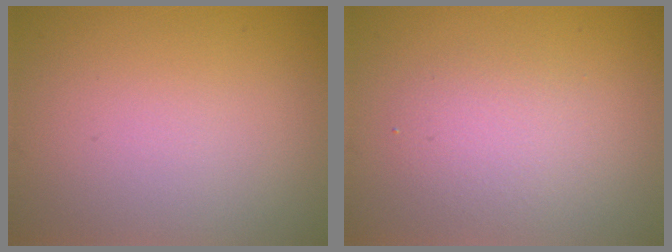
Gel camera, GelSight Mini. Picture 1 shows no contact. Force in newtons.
{"total": 2.3, "press": 2.3, "slide": 0.0}